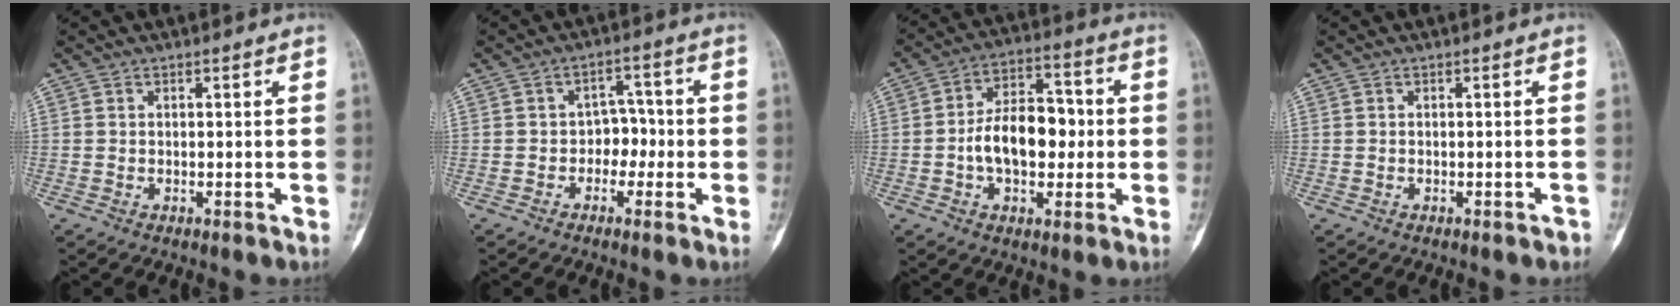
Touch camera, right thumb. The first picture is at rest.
{"total": 4.8, "force": [-1.1, 3.7, 2.8], "torque": [-0.003, 0.022, -0.028]}
{"total": 12.9, "force": [-1.0, 8.0, 10.2], "torque": [-0.139, 0.032, -0.021]}
{"total": 1.1, "force": [-0.8, 0.4, 0.6], "torque": [-0.010, 0.004, -0.006]}